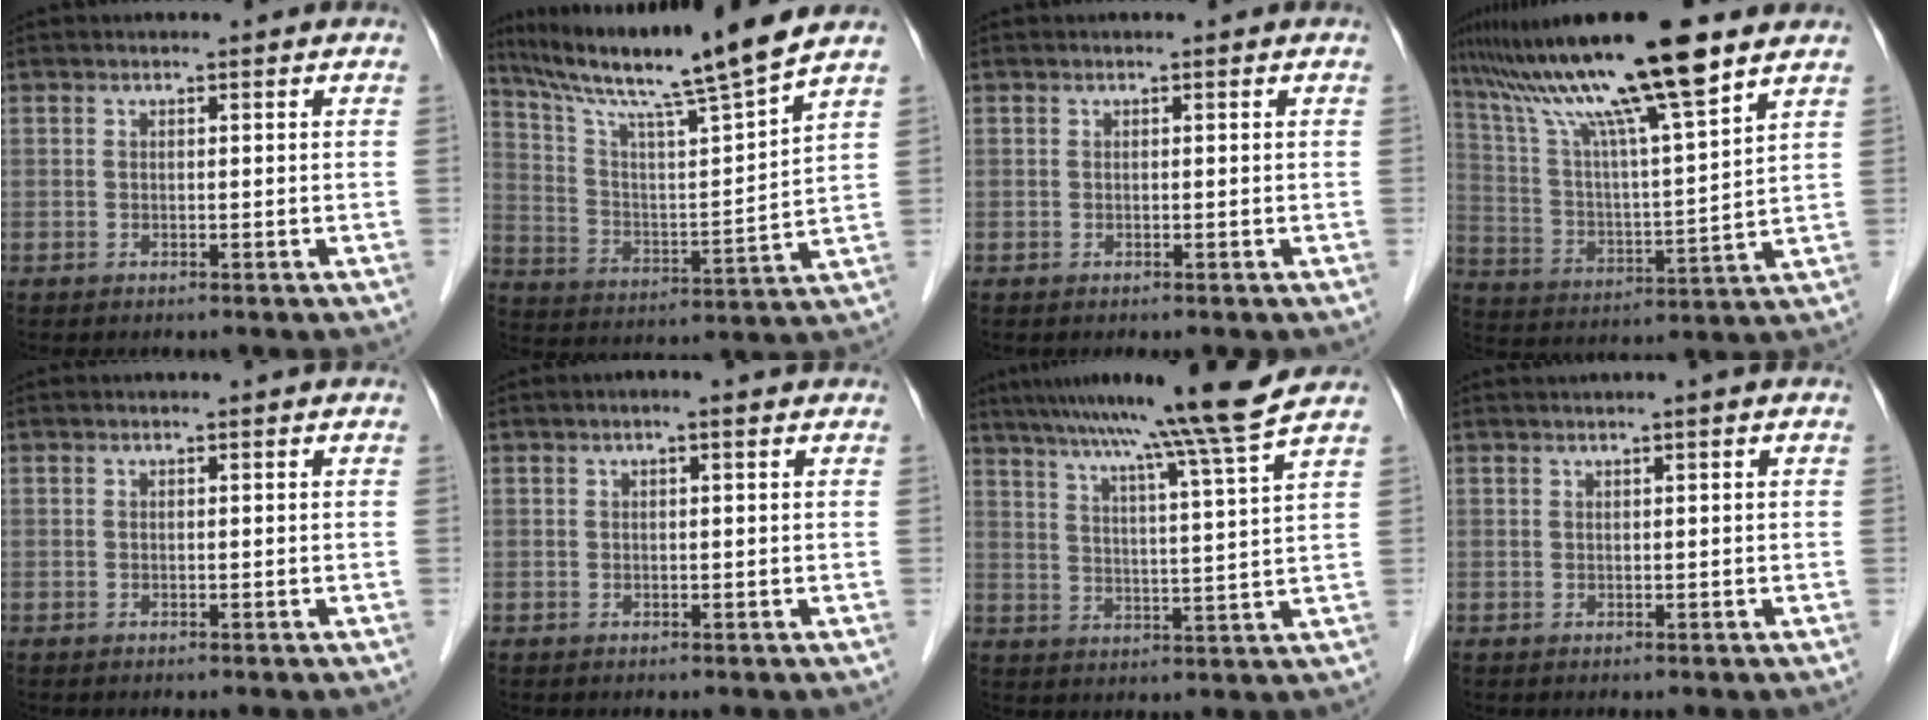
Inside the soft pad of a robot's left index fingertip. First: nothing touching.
{"total": 17.5, "force": [14.3, -1.7, 9.9], "torque": [-0.171, -0.003, 0.240]}
{"total": 0.0}
{"total": 18.9, "force": [13.9, -0.1, 12.7], "torque": [-0.225, 0.018, 0.249]}
{"total": 0.0}
{"total": 1.7, "force": [0.9, 0.3, 1.4], "torque": [-0.028, 0.012, 0.009]}
{"total": 15.5, "force": [12.6, -3.5, 8.2], "torque": [-0.131, -0.029, 0.175]}
{"total": 0.9, "force": [0.5, -0.2, 0.7], "torque": [-0.018, 0.004, 0.014]}